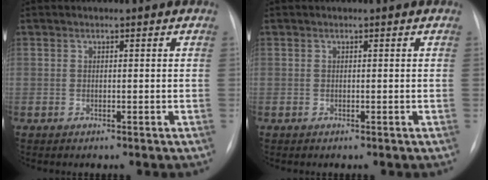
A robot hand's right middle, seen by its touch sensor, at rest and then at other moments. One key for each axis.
{"total": 0.0}